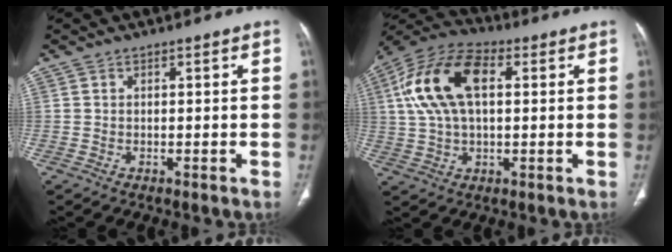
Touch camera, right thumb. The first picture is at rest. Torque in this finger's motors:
{"motor_torque": [-0.51, 1.16, 1.39, 0.12, 0.26]}